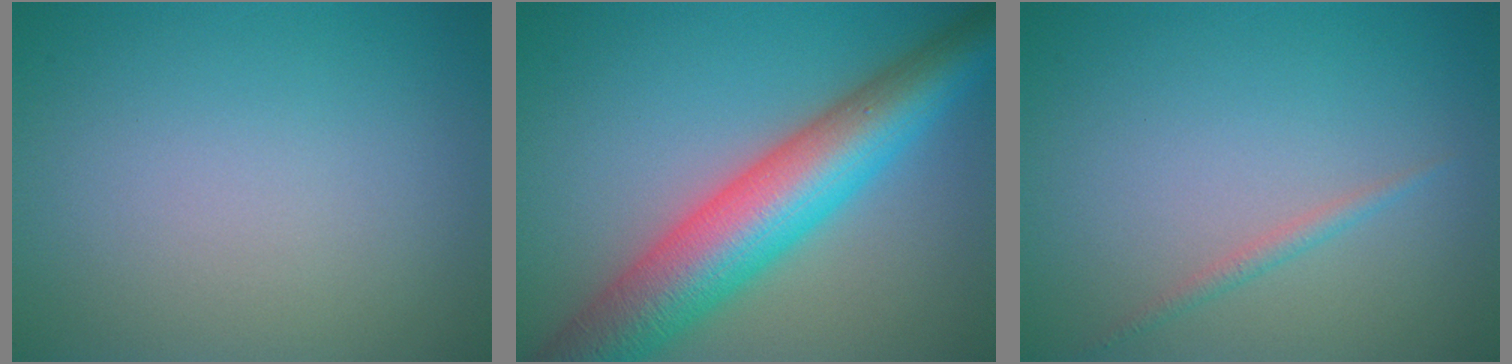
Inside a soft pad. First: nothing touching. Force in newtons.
{"total": 10.3, "press": 10.3, "slide": 0.1}
{"total": 1.0, "press": 1.0, "slide": 0.1}